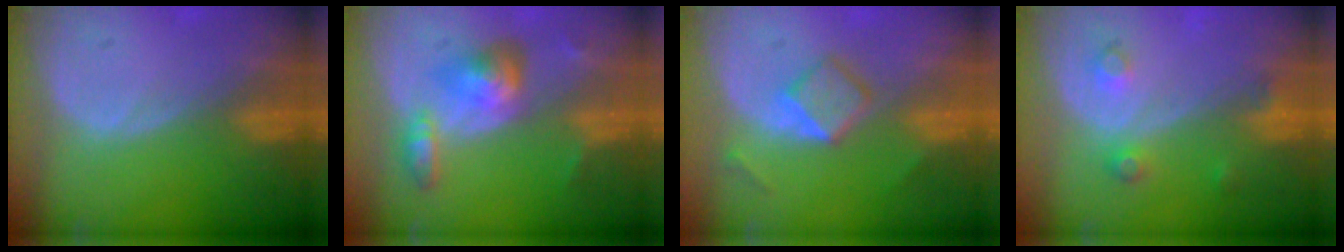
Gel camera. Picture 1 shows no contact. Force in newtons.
{"total": 6.2, "press": 5.6, "slide": 2.7}
{"total": 4.7, "press": 4.2, "slide": 2.1}
{"total": 3.5, "press": 3.2, "slide": 1.3}